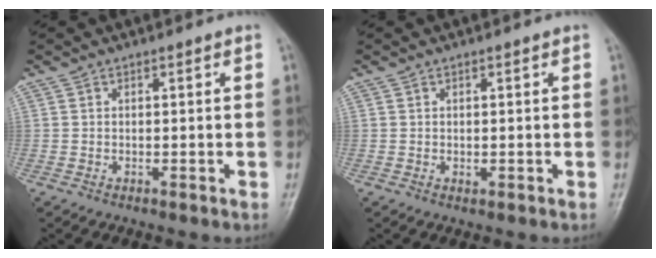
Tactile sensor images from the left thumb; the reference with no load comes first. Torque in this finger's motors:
{"motor_torque": [-0.16, -0.02, 0.06, -0.01, 0.00]}